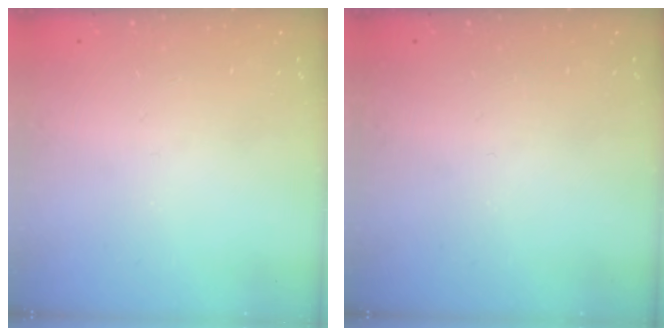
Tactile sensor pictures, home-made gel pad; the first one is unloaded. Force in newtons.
{"total": 0.0}